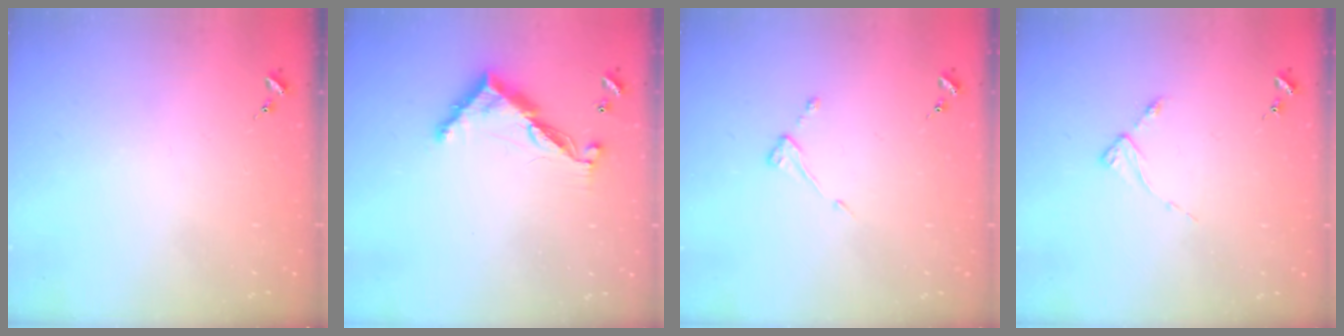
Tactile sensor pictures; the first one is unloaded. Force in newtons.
{"total": 9.9, "press": 9.9, "slide": 0.2}
{"total": 3.8, "press": 3.8, "slide": 0.3}
{"total": 2.7, "press": 2.7, "slide": 0.3}